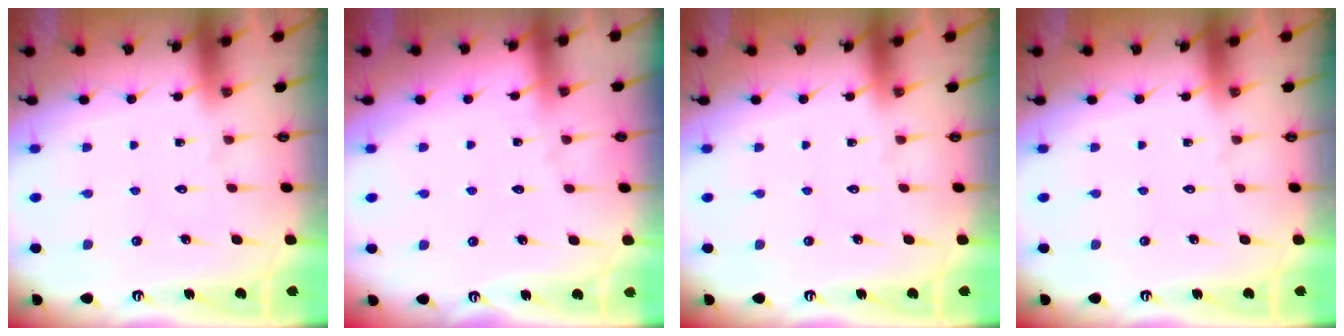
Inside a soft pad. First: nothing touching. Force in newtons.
{"total": 3.0, "press": 3.0, "slide": 0.3}
{"total": 0.0}
{"total": 0.0}